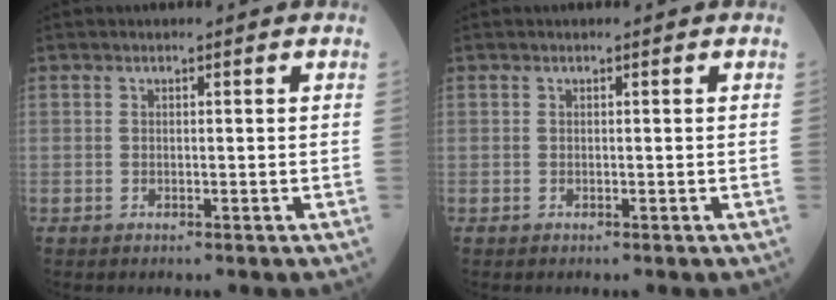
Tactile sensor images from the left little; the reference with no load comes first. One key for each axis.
{"total": 0.0}